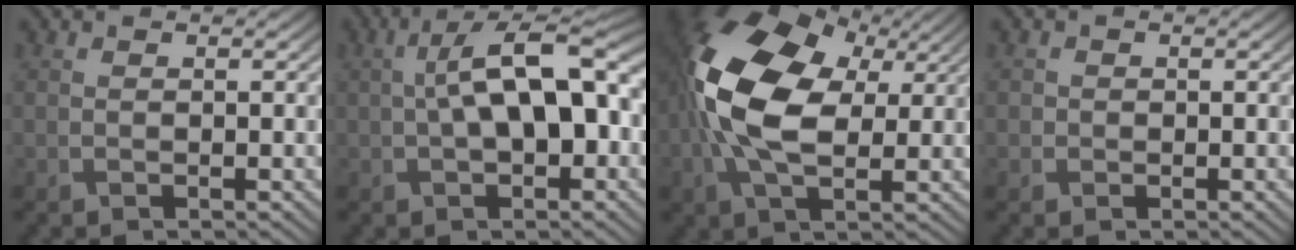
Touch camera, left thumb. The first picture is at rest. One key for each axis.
{"total": 12.3, "fx": 1.3, "fy": 5.9, "fz": 10.7, "tx": -0.168, "ty": 0.015, "tz": 0.024}
{"total": 16.0, "fx": 2.1, "fy": 9.8, "fz": 12.5, "tx": -0.284, "ty": 0.012, "tz": 0.031}
{"total": 1.2, "fx": -0.1, "fy": 1.1, "fz": 0.0, "tx": 0.007, "ty": -0.003, "tz": -0.004}